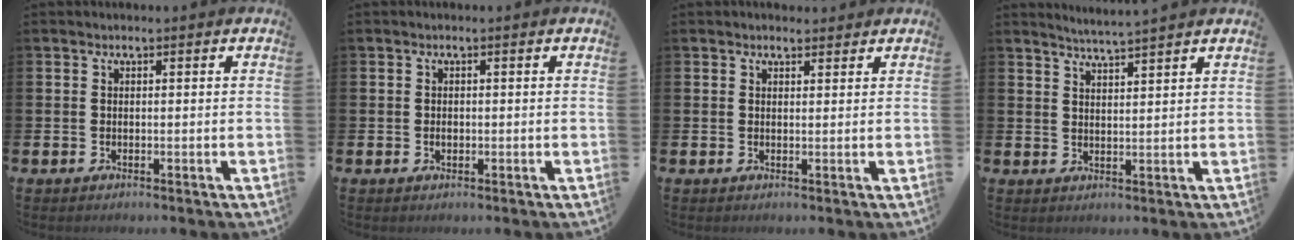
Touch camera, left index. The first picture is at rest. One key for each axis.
{"total": 0.8, "fx": 0.0, "fy": 0.6, "fz": 0.5, "tx": -0.008, "ty": 0.004, "tz": -0.002}
{"total": 1.6, "fx": 1.5, "fy": 0.6, "fz": 0.2, "tx": 0.004, "ty": 0.000, "tz": 0.027}
{"total": 3.8, "fx": 3.7, "fy": -0.8, "fz": 0.1, "tx": -0.014, "ty": -0.018, "tz": 0.067}